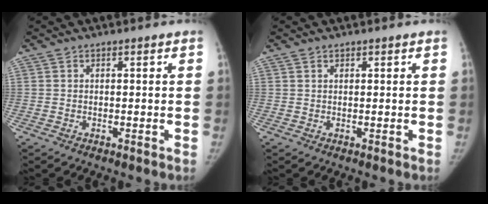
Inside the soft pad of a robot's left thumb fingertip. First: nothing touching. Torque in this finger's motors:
{"motor_torque": [-0.25, -0.07, -0.39, 0.24, -0.03]}